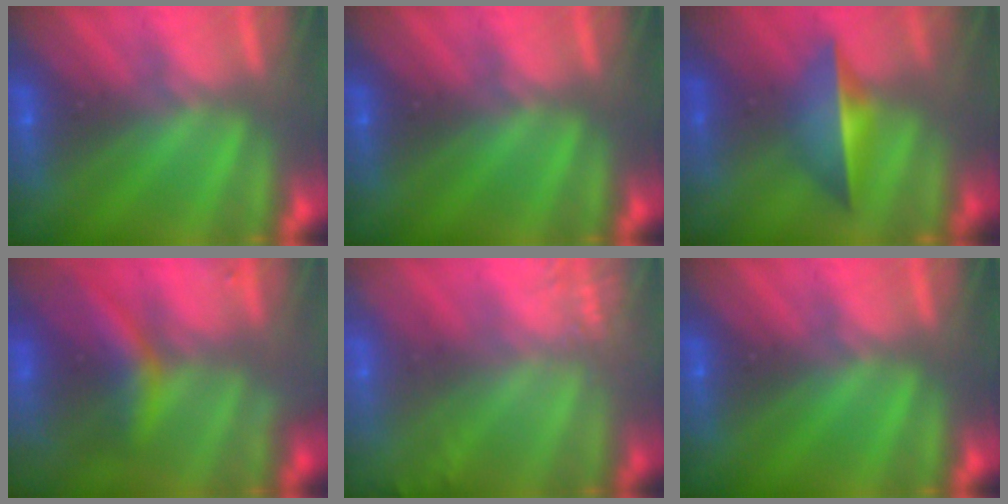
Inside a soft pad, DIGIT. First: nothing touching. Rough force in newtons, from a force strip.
{"total": 0.0}
{"total": 1.5}
{"total": 5.6}
{"total": 2.4}
{"total": 0.0}